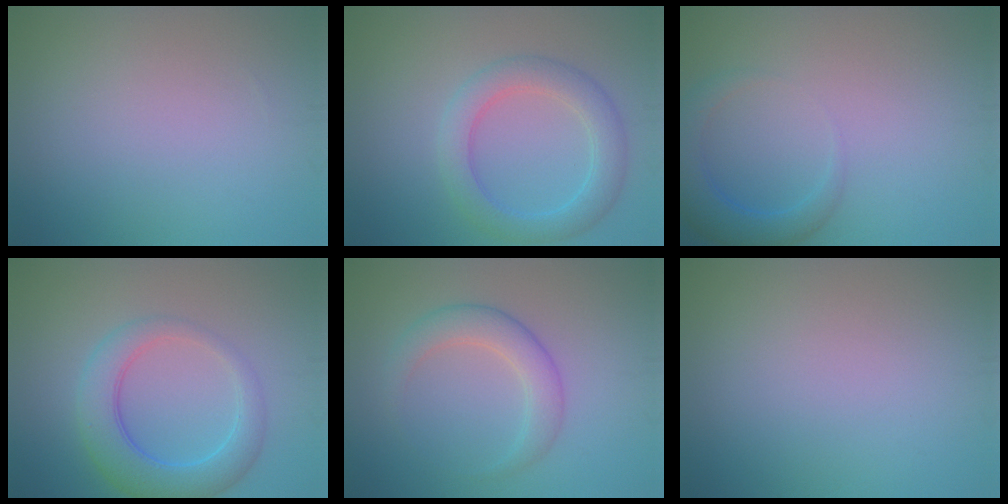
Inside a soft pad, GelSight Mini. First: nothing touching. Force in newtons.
{"total": 4.3, "press": 4.3, "slide": 0.1}
{"total": 3.6, "press": 3.6, "slide": 0.4}
{"total": 5.6, "press": 5.6, "slide": 0.2}
{"total": 3.4, "press": 3.4, "slide": 0.2}
{"total": 0.0}